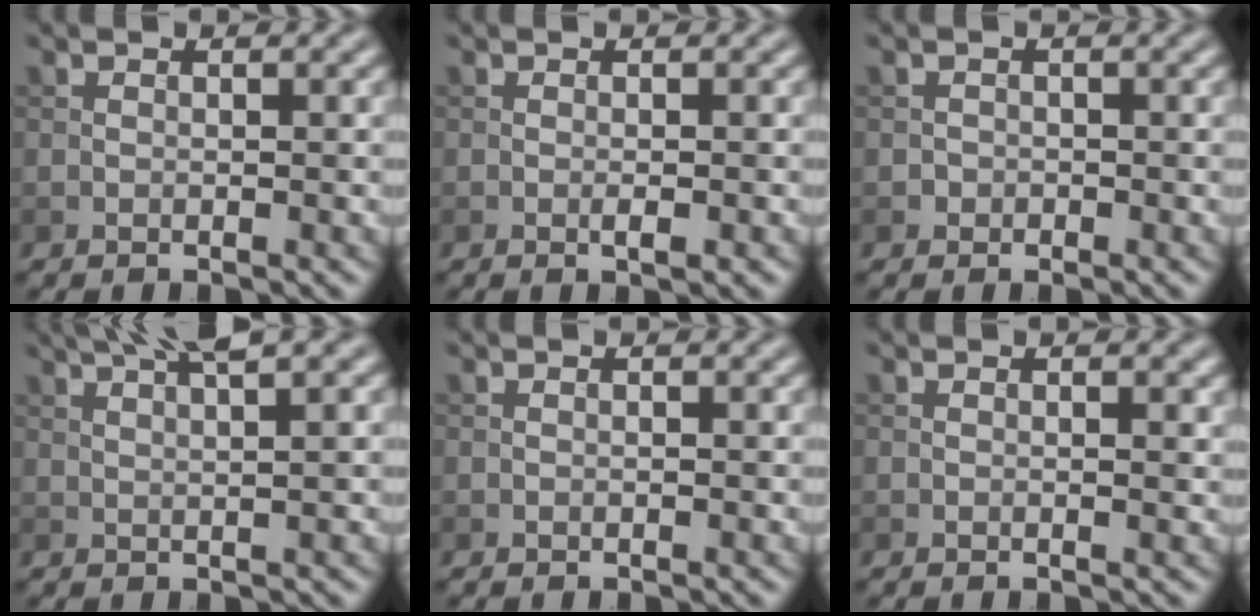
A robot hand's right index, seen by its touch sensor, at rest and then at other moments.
{"total": 1.2, "force": [-0.4, 0.2, 1.1], "torque": [-0.019, -0.003, -0.005]}
{"total": 0.7, "force": [-0.2, 0.7, 0.0], "torque": [0.004, -0.003, -0.004]}
{"total": 4.6, "force": [2.9, 0.7, 3.5], "torque": [-0.045, 0.010, 0.038]}
{"total": 0.0}
{"total": 0.6, "force": [0.1, 0.1, 0.6], "torque": [-0.009, -0.003, 0.001]}